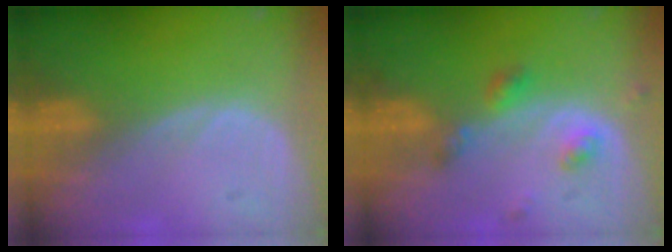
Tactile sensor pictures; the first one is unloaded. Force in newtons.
{"total": 4.0, "press": 4.0, "slide": 0.9}